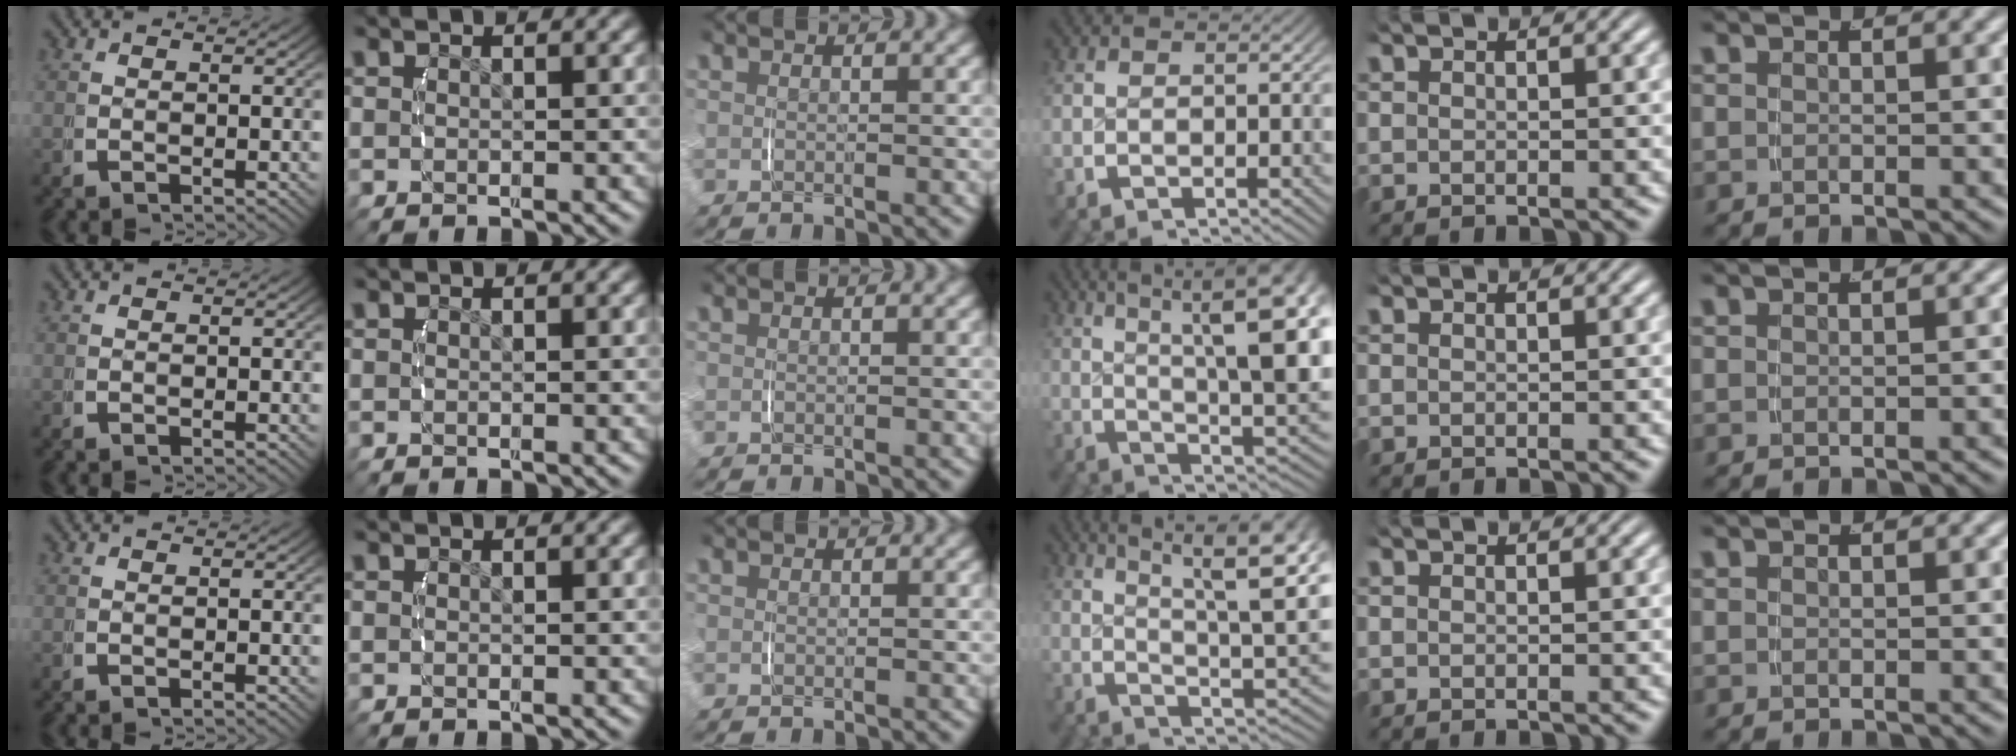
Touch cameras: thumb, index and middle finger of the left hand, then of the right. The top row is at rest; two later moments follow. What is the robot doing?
{"motion": "lift_and_place", "object": "string"}